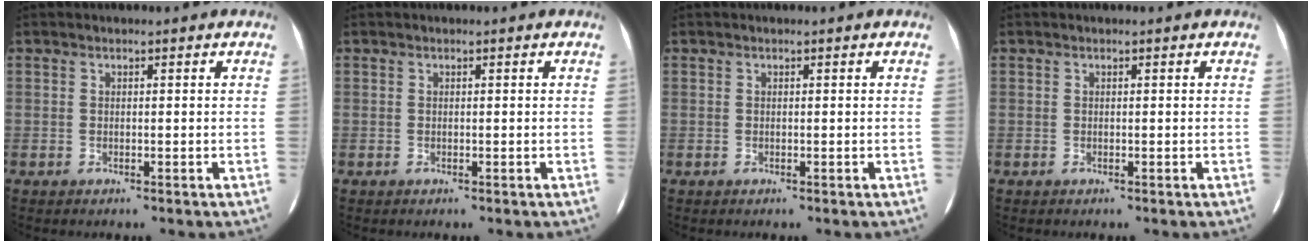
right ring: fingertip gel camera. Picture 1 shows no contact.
{"total": 0.0}
{"total": 0.0}
{"total": 0.0}